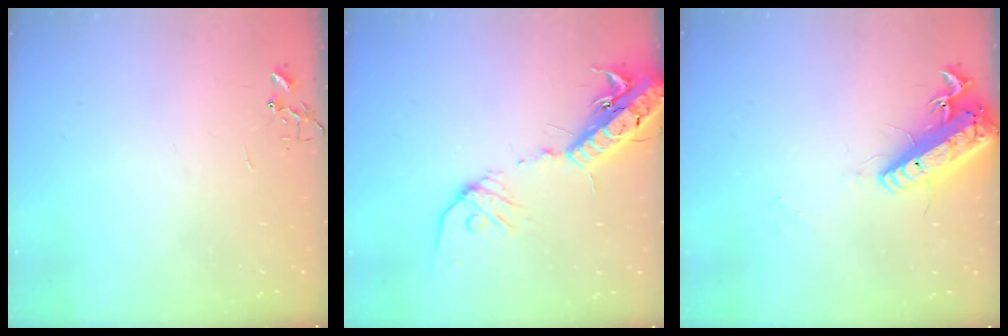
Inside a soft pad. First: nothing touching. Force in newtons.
{"total": 17.9, "press": 17.4, "slide": 4.3}
{"total": 17.2, "press": 16.8, "slide": 3.6}